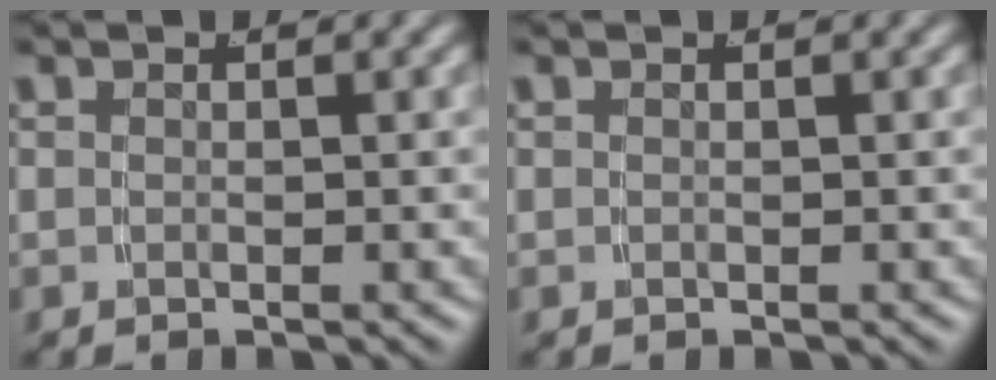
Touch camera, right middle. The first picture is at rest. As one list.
[{"total": 0.0}]